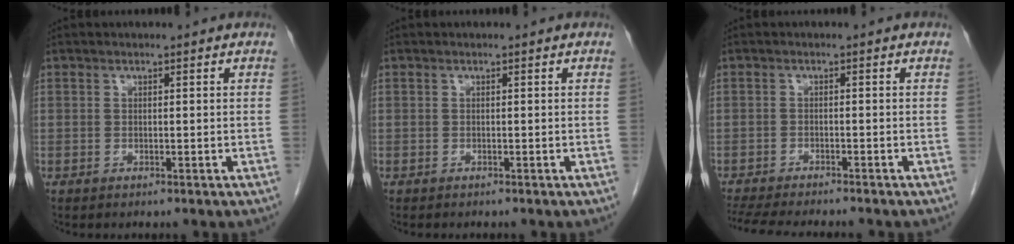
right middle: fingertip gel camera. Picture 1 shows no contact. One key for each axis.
{"total": 0.6, "fx": -0.5, "fy": 0.2, "fz": 0.2, "tx": -0.007, "ty": -0.001, "tz": -0.005}
{"total": 10.8, "fx": -9.6, "fy": 1.2, "fz": 4.8, "tx": -0.073, "ty": -0.014, "tz": -0.138}